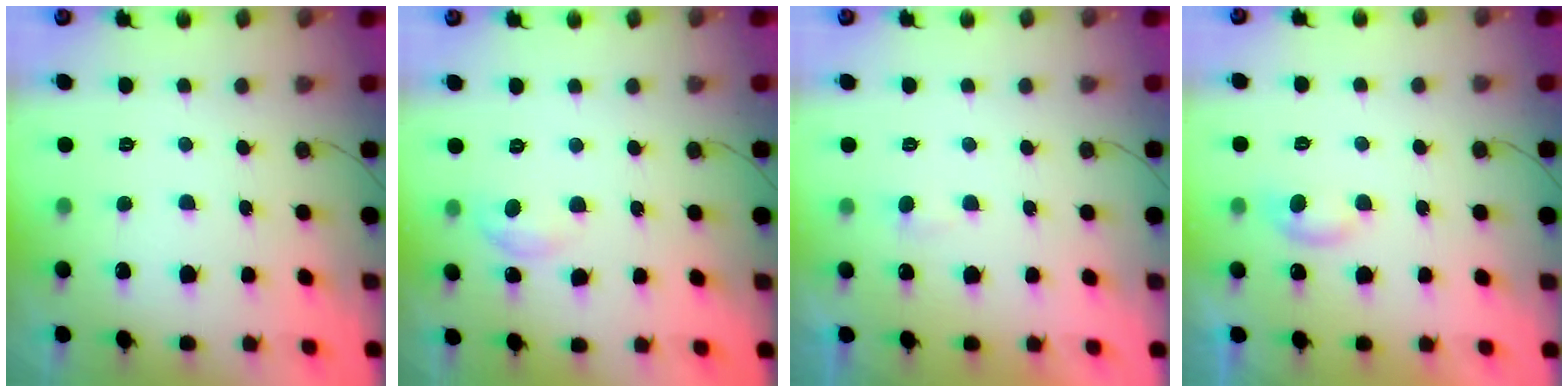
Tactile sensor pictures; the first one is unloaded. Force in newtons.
{"total": 3.9, "press": 3.9, "slide": 0.4}
{"total": 3.7, "press": 3.7, "slide": 0.4}
{"total": 5.2, "press": 5.2, "slide": 0.7}